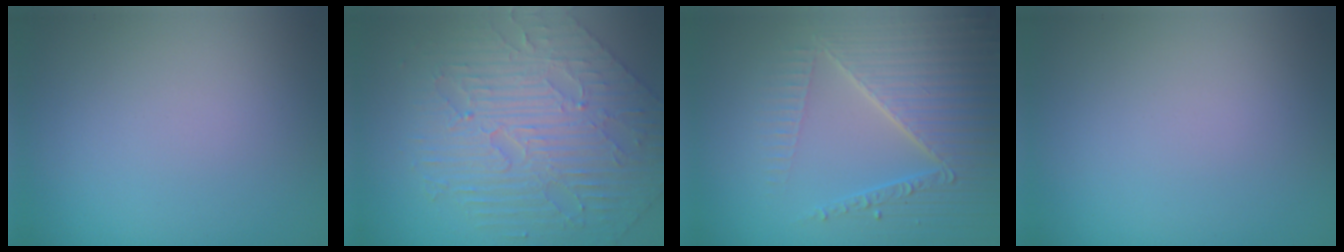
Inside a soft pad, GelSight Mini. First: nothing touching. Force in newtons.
{"total": 5.8, "press": 5.1, "slide": 2.7}
{"total": 6.2, "press": 5.0, "slide": 3.7}
{"total": 0.0}